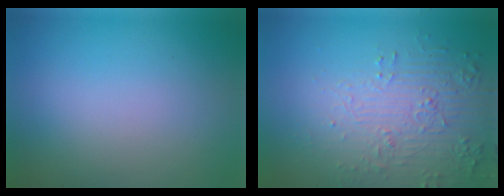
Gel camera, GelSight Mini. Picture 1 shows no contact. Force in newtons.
{"total": 5.9, "press": 3.9, "slide": 4.5}